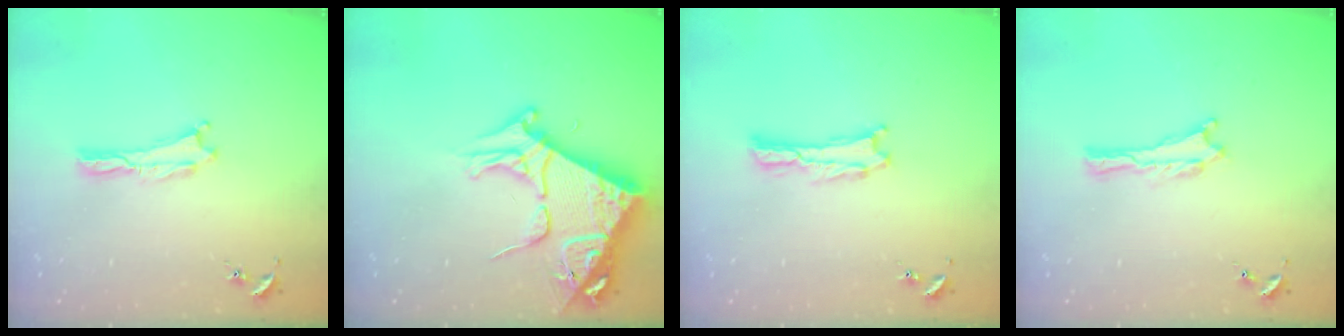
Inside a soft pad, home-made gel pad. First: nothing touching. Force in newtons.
{"total": 10.0, "press": 9.9, "slide": 1.3}
{"total": 0.6, "press": 0.5, "slide": 0.2}
{"total": 0.0}